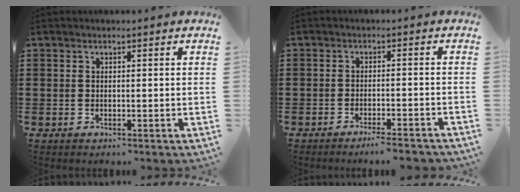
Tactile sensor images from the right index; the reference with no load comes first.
{"total": 2.8, "force": [-2.5, -0.2, 1.3], "torque": [-0.021, -0.001, -0.049]}